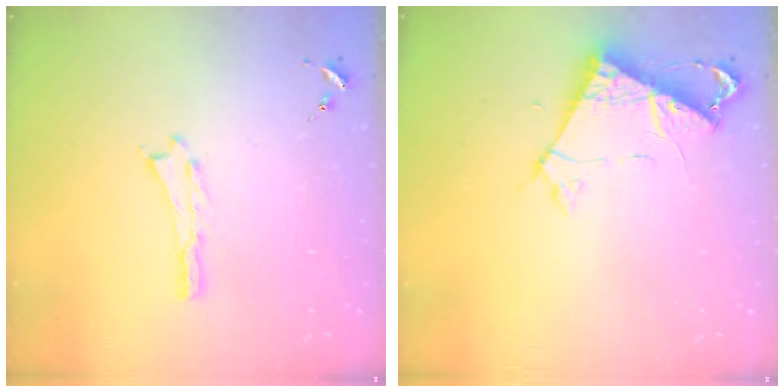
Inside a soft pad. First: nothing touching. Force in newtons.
{"total": 6.6, "press": 6.5, "slide": 0.7}